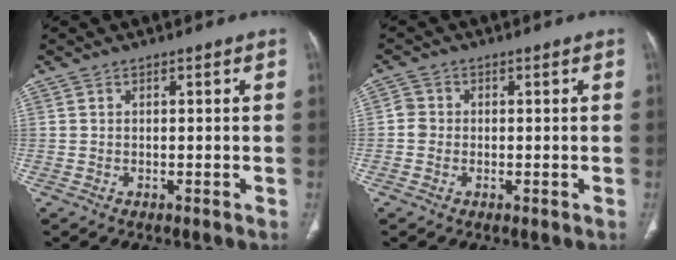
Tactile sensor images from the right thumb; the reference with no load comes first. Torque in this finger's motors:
{"motor_torque": [0.60, 0.45, 0.41, 0.37, -0.04]}